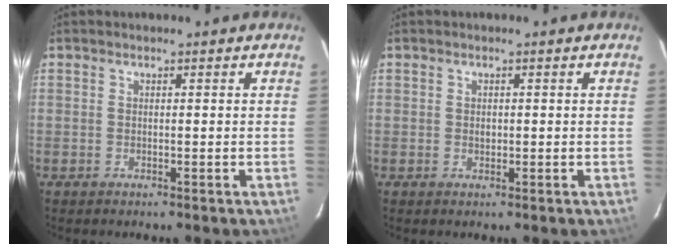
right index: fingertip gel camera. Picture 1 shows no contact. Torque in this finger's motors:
{"motor_torque": [0.19, 0.13, 0.12, 0.00]}